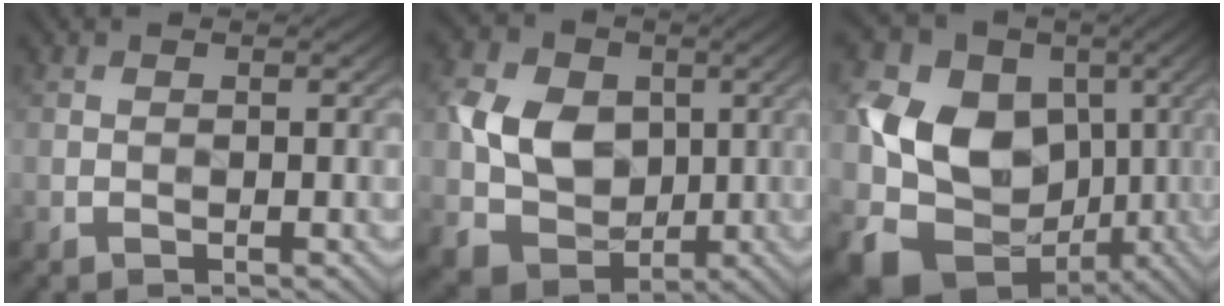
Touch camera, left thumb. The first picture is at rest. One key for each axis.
{"total": 8.8, "fx": 0.5, "fy": 7.3, "fz": 4.9, "tx": -0.121, "ty": -0.004, "tz": 0.004}
{"total": 14.8, "fx": -1.3, "fy": 12.1, "fz": 8.3, "tx": -0.187, "ty": -0.027, "tz": -0.022}